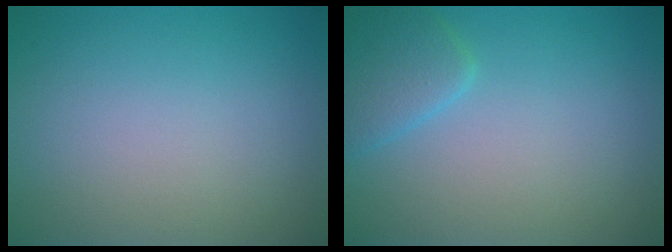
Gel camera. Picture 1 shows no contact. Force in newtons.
{"total": 2.6, "press": 2.6, "slide": 0.2}